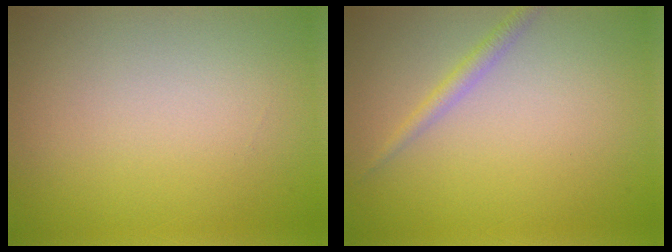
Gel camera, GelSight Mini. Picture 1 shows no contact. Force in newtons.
{"total": 1.4, "press": 1.4, "slide": 0.1}